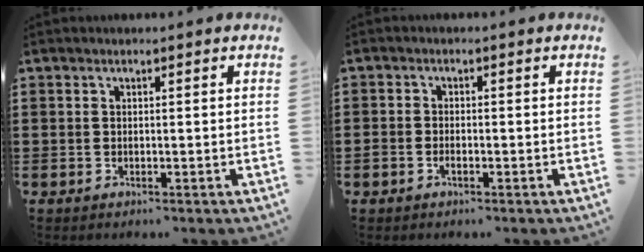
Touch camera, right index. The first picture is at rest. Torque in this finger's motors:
{"motor_torque": [0.06, 0.49, 0.01, 0.01]}